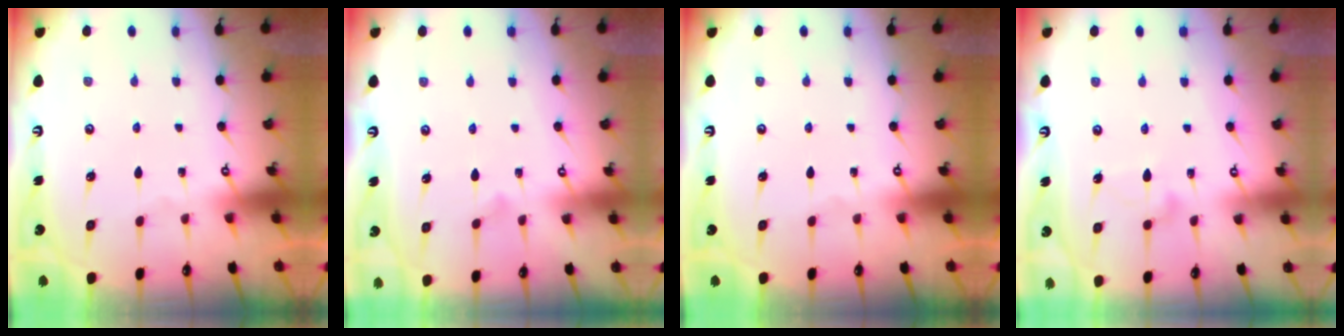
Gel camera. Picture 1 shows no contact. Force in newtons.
{"total": 6.0, "press": 6.0, "slide": 0.2}
{"total": 0.0}
{"total": 10.5, "press": 10.5, "slide": 0.6}